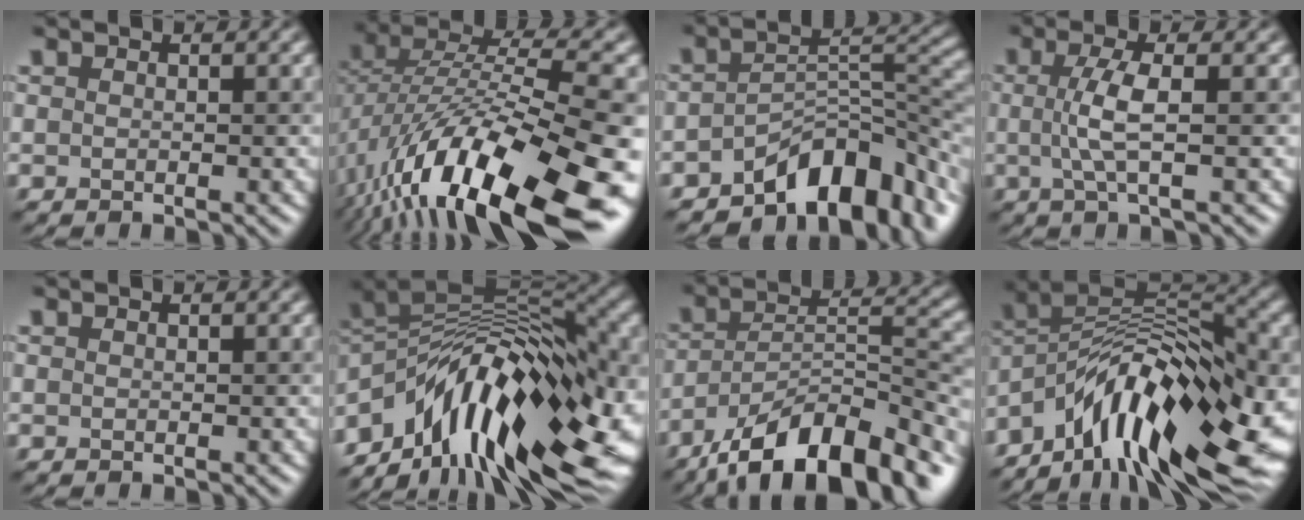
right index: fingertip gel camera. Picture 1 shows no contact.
{"total": 17.5, "force": [-7.7, 5.9, 14.5], "torque": [-0.257, 0.013, -0.129]}
{"total": 8.9, "force": [-5.5, 4.1, 5.7], "torque": [-0.056, 0.008, -0.089]}
{"total": 3.4, "force": [0.1, 0.7, 3.3], "torque": [-0.065, 0.009, 0.003]}
{"total": 0.0}
{"total": 16.7, "force": [-5.5, 8.1, 13.6], "torque": [-0.224, 0.031, -0.104]}
{"total": 12.9, "force": [-9.0, 4.5, 7.9], "torque": [-0.121, 0.023, -0.162]}
{"total": 15.3, "force": [-6.4, 6.8, 12.1], "torque": [-0.195, 0.032, -0.115]}